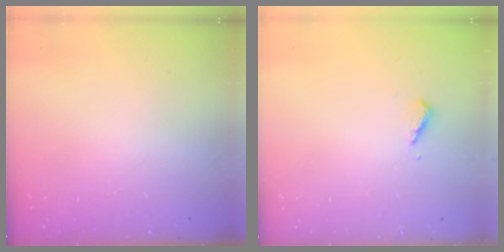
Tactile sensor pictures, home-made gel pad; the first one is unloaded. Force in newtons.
{"total": 5.8, "press": 5.6, "slide": 1.3}